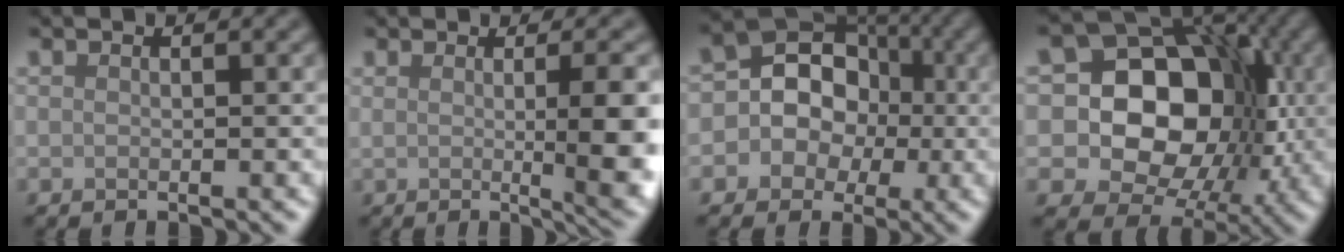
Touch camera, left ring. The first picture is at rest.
{"total": 6.9, "force": [-0.1, 1.7, 6.7], "torque": [-0.076, -0.006, 0.005]}
{"total": 10.0, "force": [-0.2, 9.0, 4.4], "torque": [-0.060, 0.049, -0.043]}
{"total": 13.9, "force": [0.5, 11.2, 8.2], "torque": [-0.102, 0.032, -0.023]}